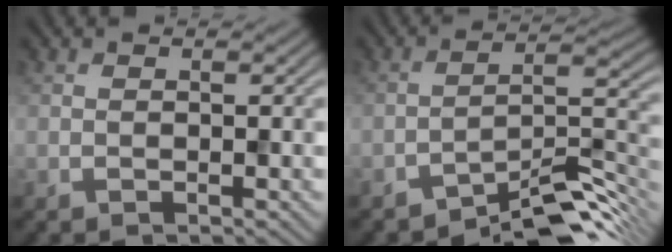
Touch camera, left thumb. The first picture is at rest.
{"total": 8.2, "force": [-6.6, 1.8, 4.6], "torque": [-0.063, 0.010, -0.119]}